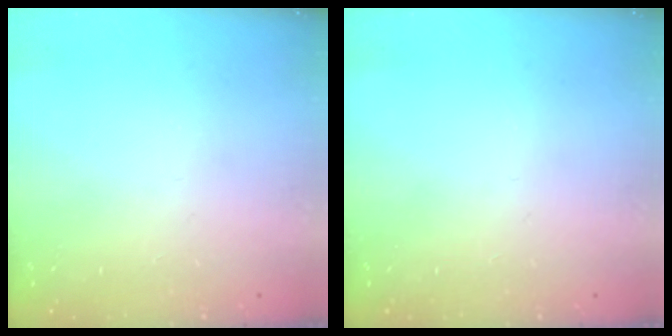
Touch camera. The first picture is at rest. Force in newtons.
{"total": 0.0}